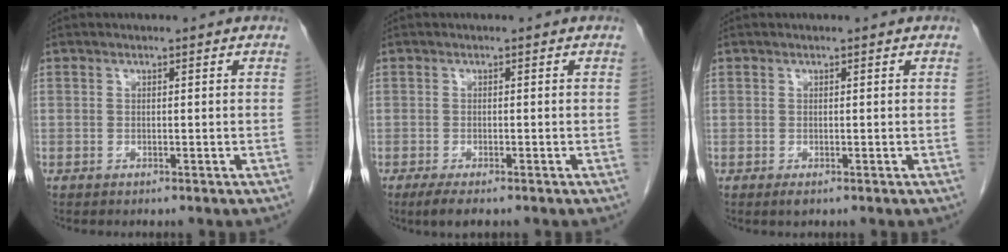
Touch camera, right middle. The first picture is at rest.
{"total": 3.3, "force": [-2.3, 0.8, 2.2], "torque": [-0.040, -0.008, -0.035]}
{"total": 0.8, "force": [-0.5, 0.3, 0.5], "torque": [-0.008, -0.002, -0.005]}